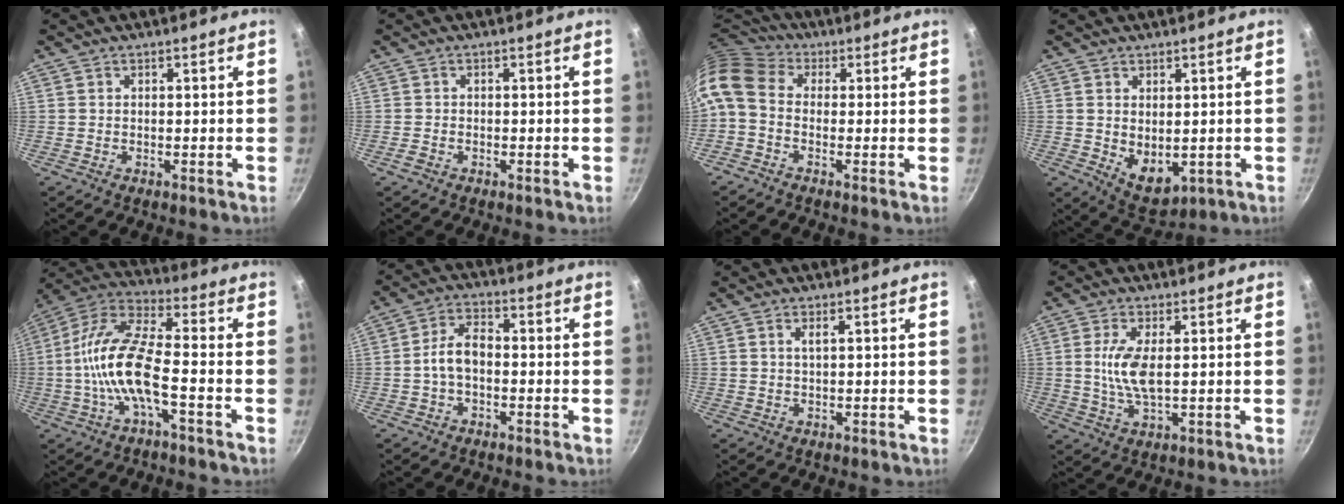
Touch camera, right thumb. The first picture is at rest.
{"total": 1.2, "force": [-0.8, 0.7, 0.5], "torque": [-0.018, 0.006, -0.019]}
{"total": 10.5, "force": [-0.2, 7.8, 7.0], "torque": [-0.147, 0.033, -0.022]}
{"total": 6.8, "force": [0.2, 4.3, 5.2], "torque": [-0.066, -0.020, 0.022]}
{"total": 14.1, "force": [-3.6, 4.7, 12.8], "torque": [-0.259, 0.041, -0.085]}
{"total": 6.2, "force": [-1.0, 3.6, 5.0], "torque": [-0.088, 0.030, -0.026]}
{"total": 1.6, "force": [0.6, 0.4, 1.4], "torque": [-0.027, 0.001, 0.012]}
{"total": 7.3, "force": [0.8, 2.6, 6.8], "torque": [-0.142, -0.004, 0.016]}